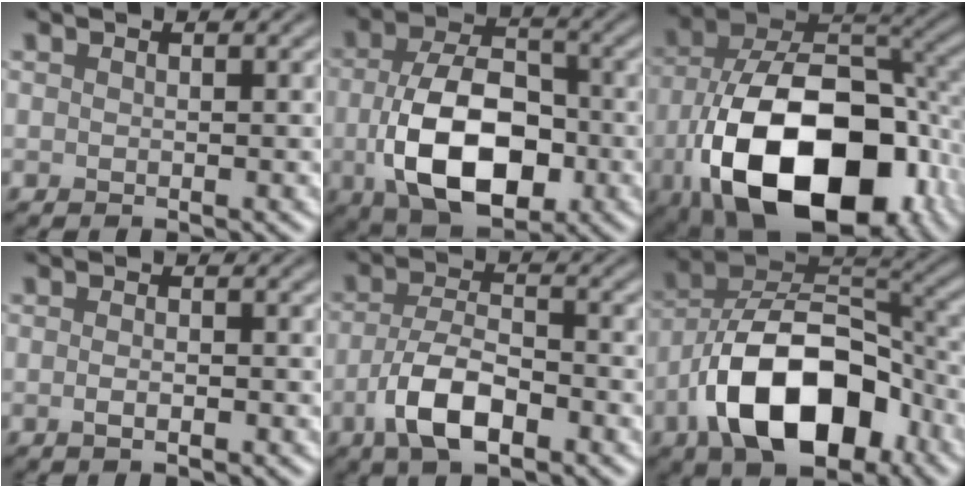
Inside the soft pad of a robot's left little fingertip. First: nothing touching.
{"total": 10.3, "force": [-2.1, 6.1, 8.0], "torque": [-0.160, -0.015, -0.029]}
{"total": 17.1, "force": [-6.6, 9.8, 12.4], "torque": [-0.212, -0.035, -0.101]}
{"total": 1.1, "force": [-0.4, 0.3, 1.0], "torque": [-0.020, 0.001, -0.009]}
{"total": 5.8, "force": [-2.7, 2.4, 4.6], "torque": [-0.091, -0.003, -0.058]}
{"total": 12.5, "force": [-5.9, 6.6, 8.9], "torque": [-0.152, 0.005, -0.112]}